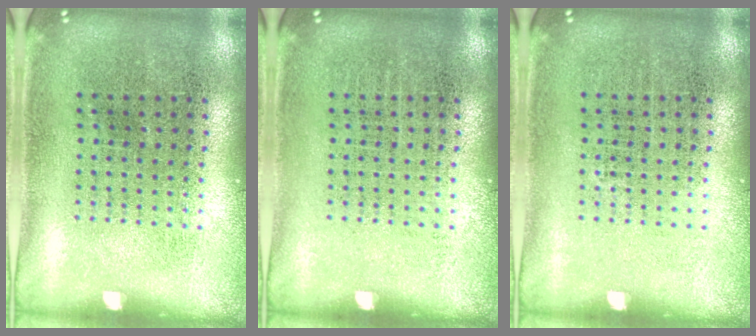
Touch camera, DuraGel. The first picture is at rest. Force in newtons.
{"total": 0.0}
{"total": 0.0}